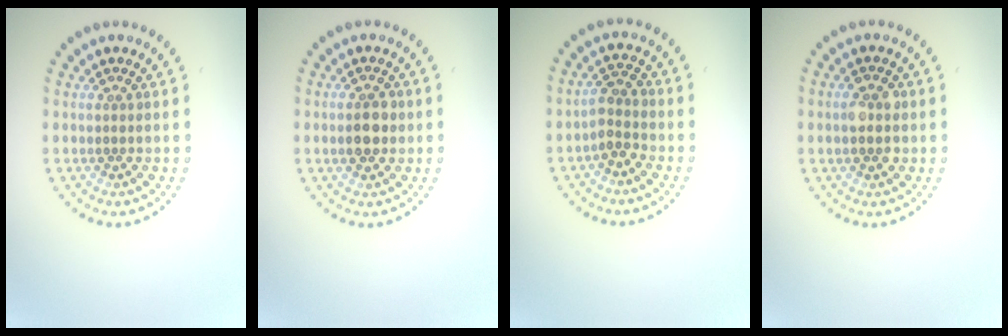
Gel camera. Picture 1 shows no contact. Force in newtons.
{"total": 2.8, "press": 2.8, "slide": 0.1}
{"total": 2.1, "press": 1.7, "slide": 1.2}
{"total": 2.8, "press": 2.8, "slide": 0.2}